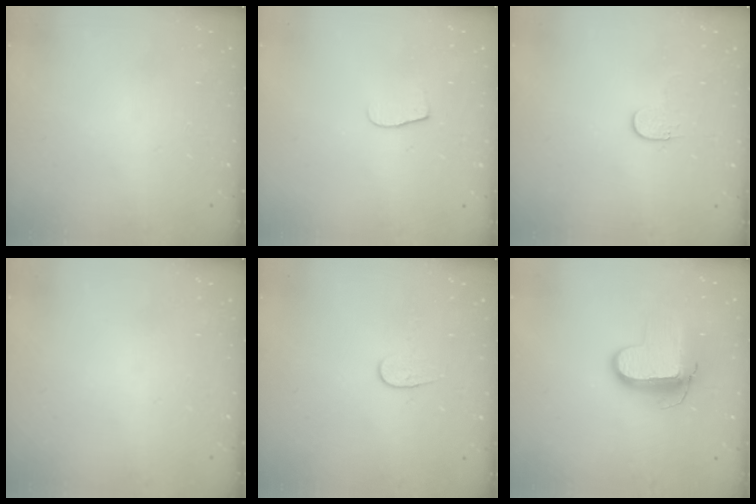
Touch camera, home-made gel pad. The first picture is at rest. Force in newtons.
{"total": 6.6, "press": 6.6, "slide": 0.5}
{"total": 3.9, "press": 3.9, "slide": 0.4}
{"total": 0.0}
{"total": 6.0, "press": 6.0, "slide": 0.4}
{"total": 10.4, "press": 10.3, "slide": 0.9}